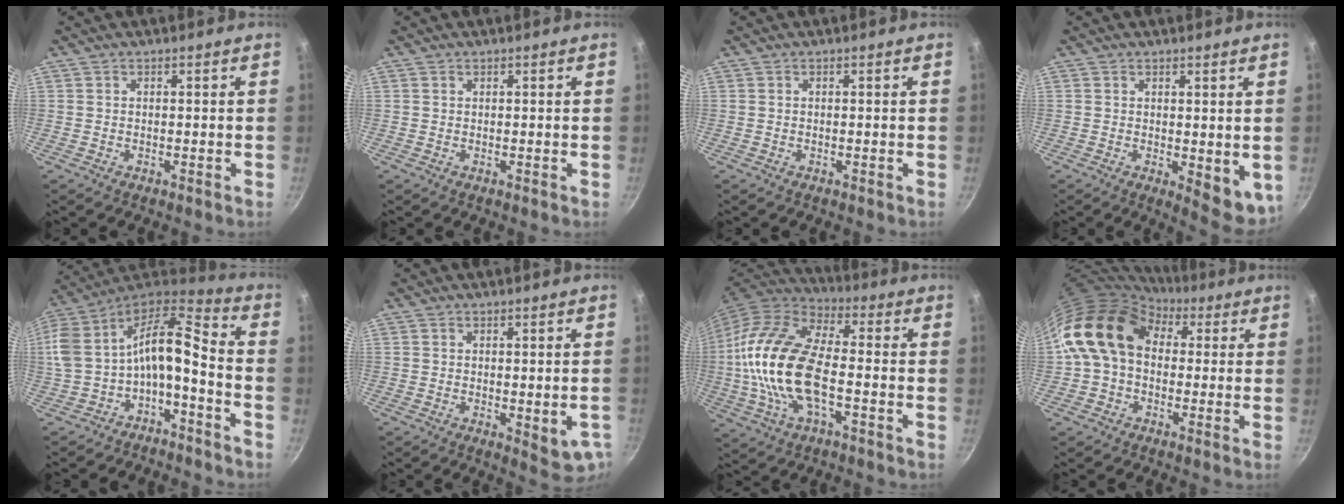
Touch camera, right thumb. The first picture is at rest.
{"total": 0.0}
{"total": 0.0}
{"total": 7.0, "force": [0.2, 3.3, 6.1], "torque": [-0.056, -0.004, 0.013]}
{"total": 19.8, "force": [-4.3, 9.8, 16.7], "torque": [-0.354, 0.061, -0.087]}
{"total": 6.0, "force": [-0.9, 2.4, 5.4], "torque": [-0.049, -0.004, -0.004]}
{"total": 20.7, "force": [-2.4, 10.0, 18.0], "torque": [-0.351, 0.029, -0.058]}
{"total": 14.6, "force": [3.3, 10.8, 9.3], "torque": [-0.136, 0.021, 0.040]}